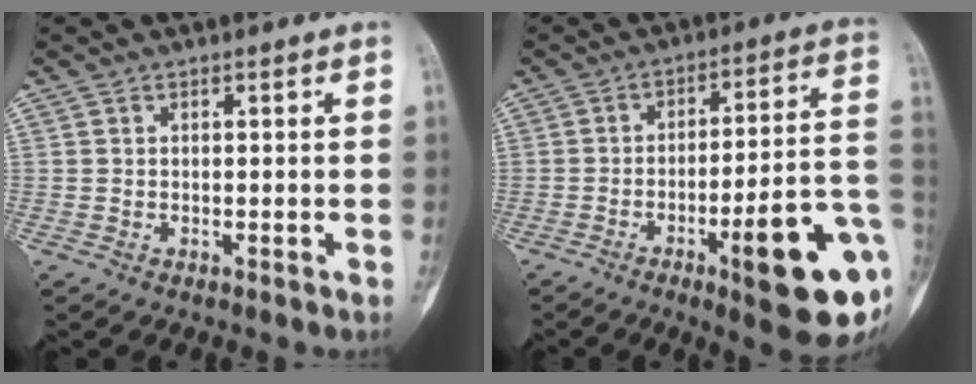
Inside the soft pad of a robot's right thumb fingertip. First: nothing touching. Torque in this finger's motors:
{"motor_torque": [2.79, 1.57, 1.37, -1.40, 0.42]}